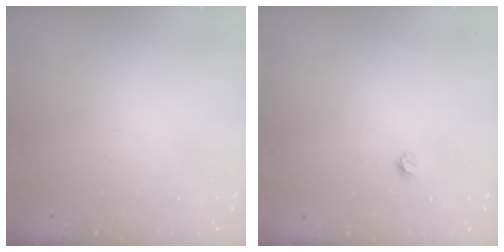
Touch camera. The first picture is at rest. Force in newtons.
{"total": 3.2, "press": 3.2, "slide": 0.3}